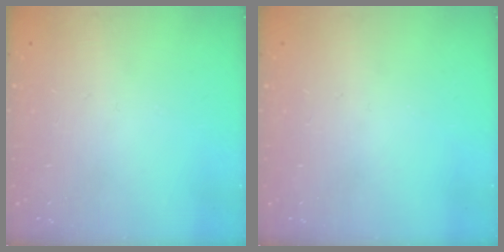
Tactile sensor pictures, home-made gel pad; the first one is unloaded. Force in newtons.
{"total": 0.0}